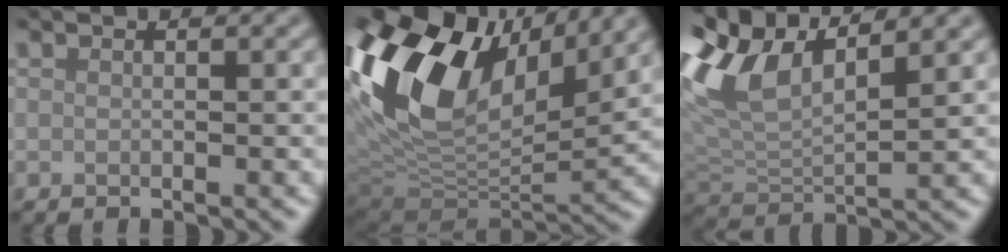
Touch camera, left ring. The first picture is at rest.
{"total": 15.8, "force": [5.2, 9.7, 11.3], "torque": [-0.253, 0.035, 0.089]}
{"total": 7.3, "force": [3.9, 3.5, 5.1], "torque": [-0.120, 0.014, 0.078]}